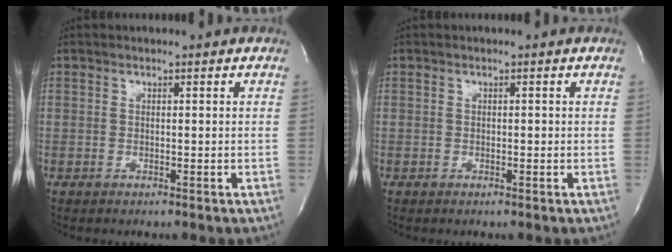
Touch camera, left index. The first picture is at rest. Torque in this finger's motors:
{"motor_torque": [-0.14, -0.19, -0.07, -0.01]}